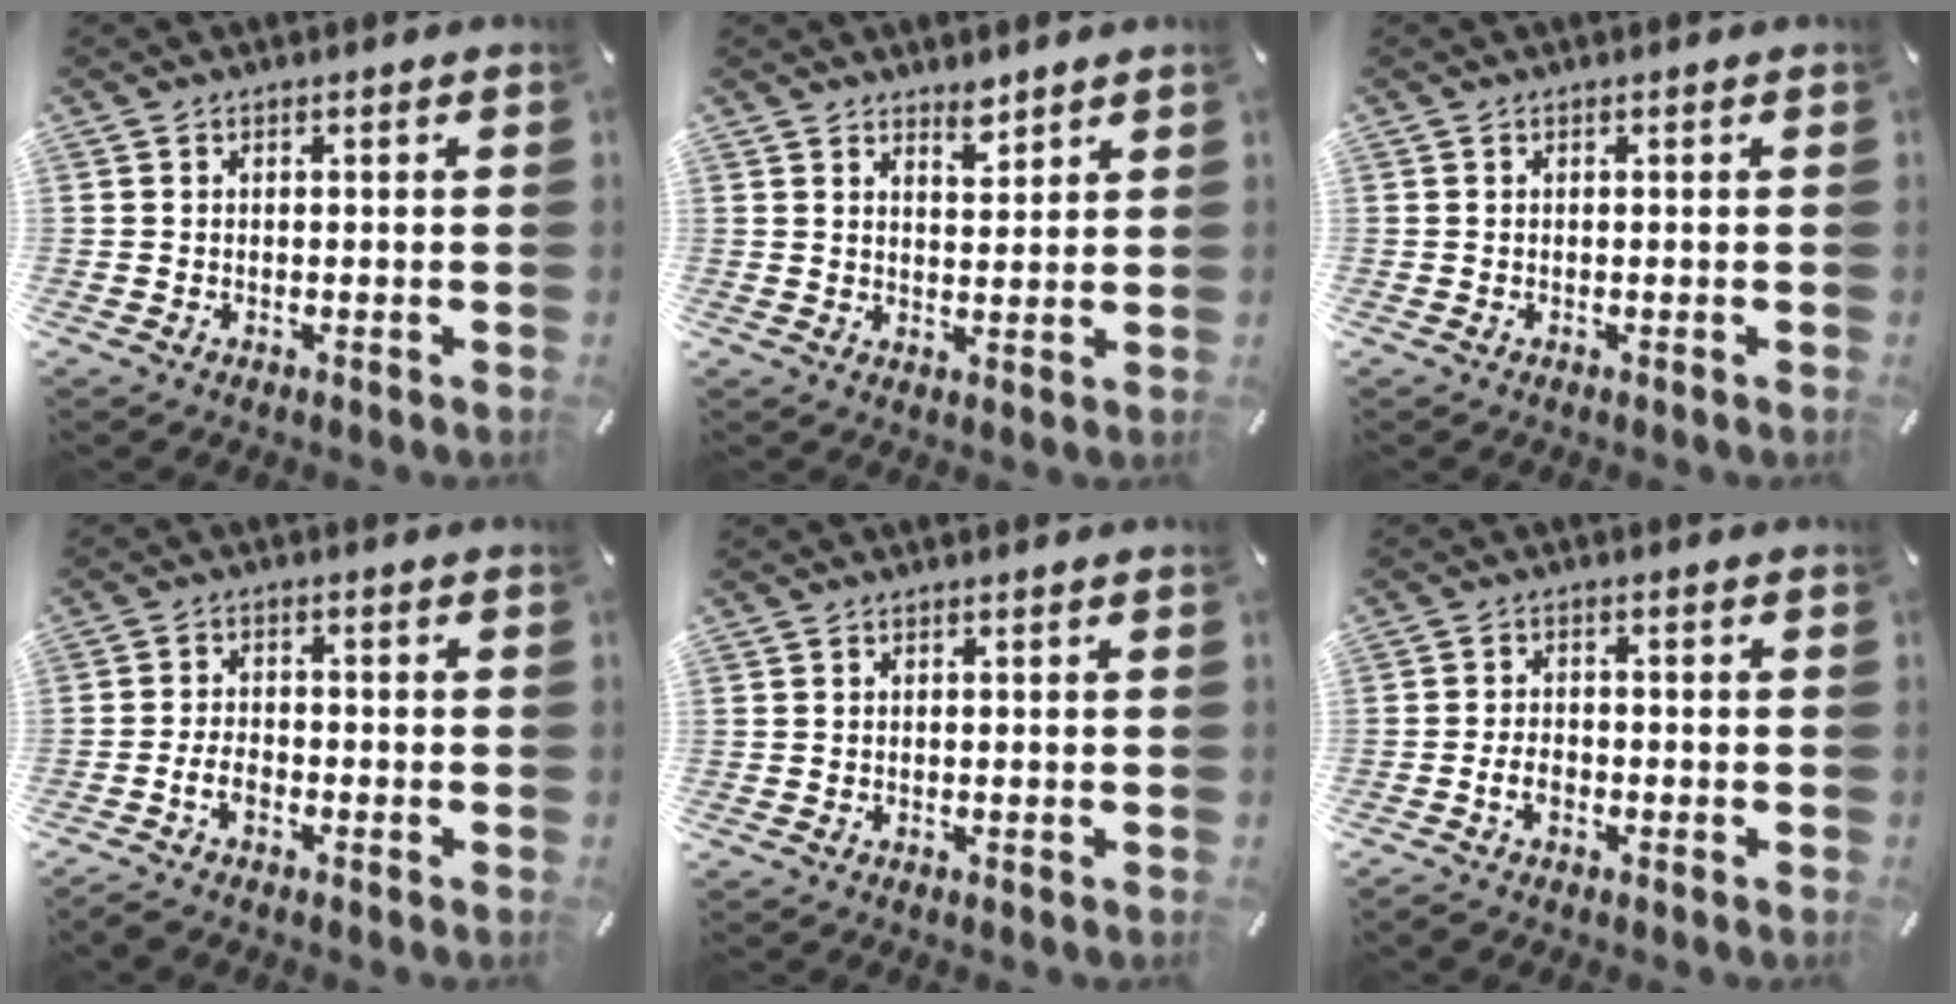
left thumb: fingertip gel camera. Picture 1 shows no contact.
{"total": 4.1, "force": [3.6, 1.6, 0.9], "torque": [-0.001, -0.026, 0.063]}
{"total": 0.0}
{"total": 4.4, "force": [-2.3, 2.2, 3.1], "torque": [-0.071, 0.006, -0.046]}
{"total": 0.0}
{"total": 3.8, "force": [-1.7, 2.2, 2.6], "torque": [-0.051, 0.007, -0.032]}